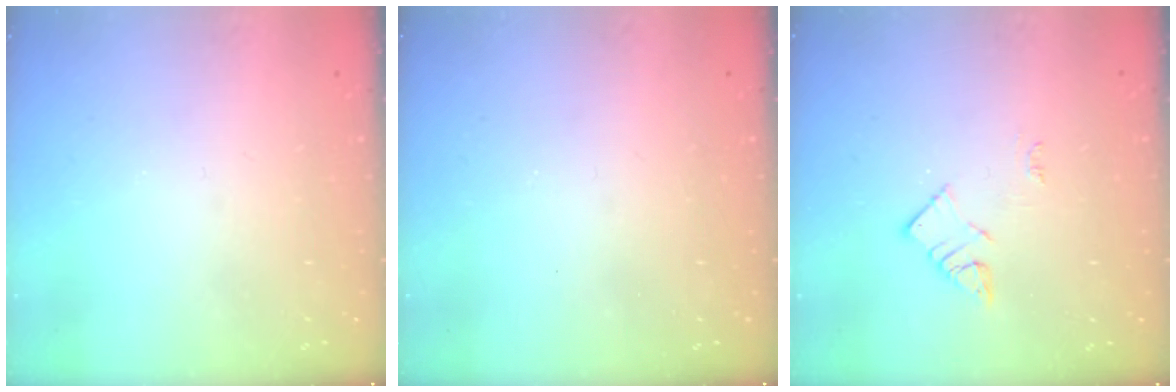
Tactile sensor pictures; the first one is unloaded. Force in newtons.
{"total": 2.5, "press": 2.4, "slide": 0.4}
{"total": 4.6, "press": 4.6, "slide": 0.3}